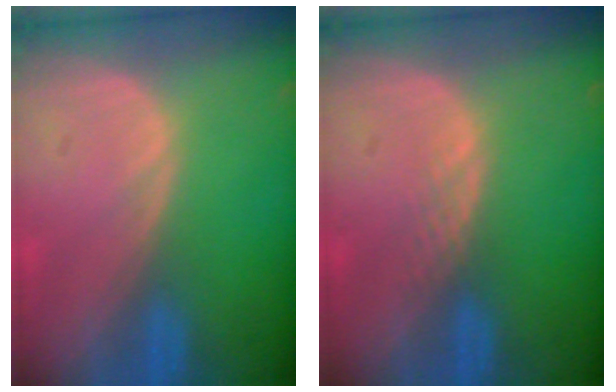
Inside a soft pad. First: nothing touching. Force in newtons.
{"total": 1.3, "press": 1.2, "slide": 0.1}